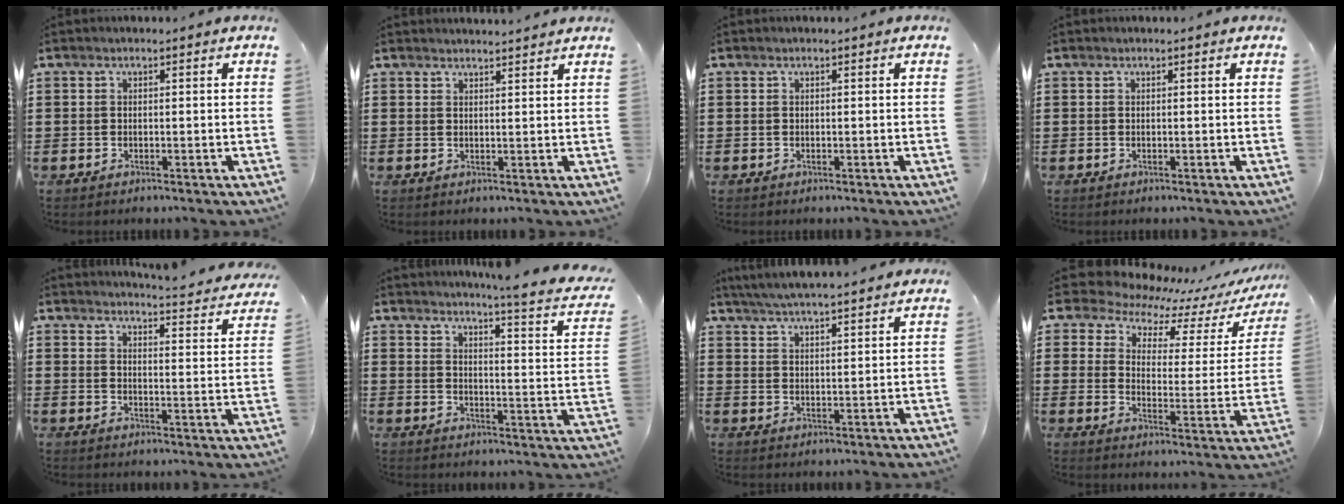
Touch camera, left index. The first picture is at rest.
{"total": 1.6, "force": [1.6, -0.1, 0.0], "torque": [-0.005, 0.000, 0.032]}
{"total": 0.0}
{"total": 0.0}
{"total": 3.7, "force": [3.6, -0.4, 0.8], "torque": [-0.018, -0.037, 0.055]}
{"total": 4.6, "force": [3.9, -0.9, 2.3], "torque": [-0.048, -0.042, 0.055]}
{"total": 4.8, "force": [4.6, -0.3, 1.3], "torque": [-0.040, -0.020, 0.081]}
{"total": 6.9, "force": [6.4, 2.2, 1.2], "torque": [-0.048, -0.051, 0.108]}